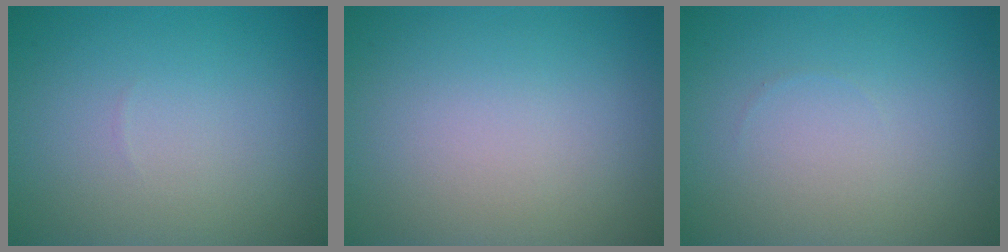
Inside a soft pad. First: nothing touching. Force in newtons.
{"total": 0.0}
{"total": 0.0}